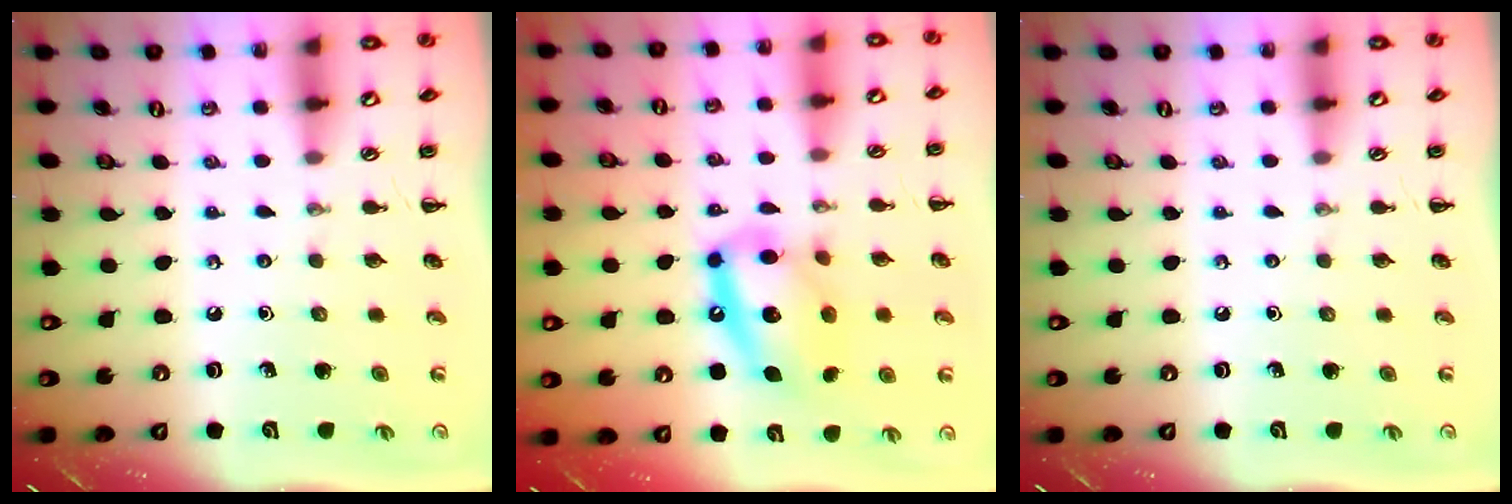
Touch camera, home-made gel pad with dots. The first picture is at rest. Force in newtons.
{"total": 16.9, "press": 16.6, "slide": 2.9}
{"total": 0.0}